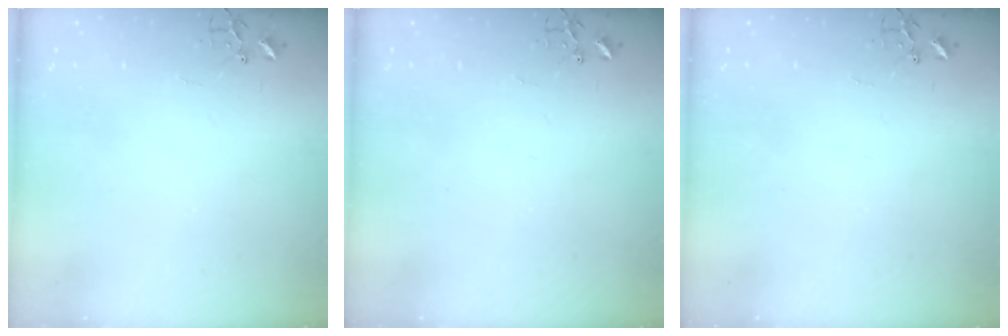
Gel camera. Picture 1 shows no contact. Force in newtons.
{"total": 0.0}
{"total": 0.0}